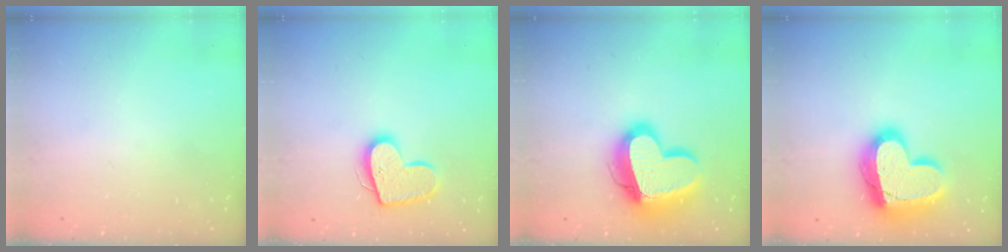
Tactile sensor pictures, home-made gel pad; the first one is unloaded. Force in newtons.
{"total": 14.2, "press": 14.2, "slide": 1.0}
{"total": 19.4, "press": 19.3, "slide": 1.7}
{"total": 21.4, "press": 21.3, "slide": 1.7}